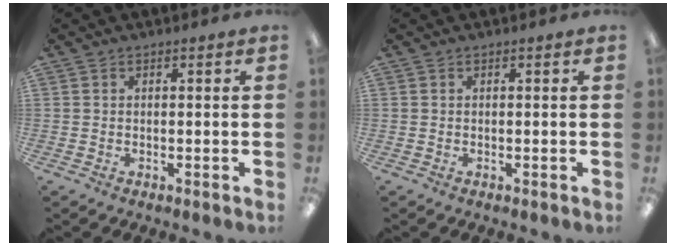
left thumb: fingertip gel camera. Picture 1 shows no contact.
{"total": 0.0}